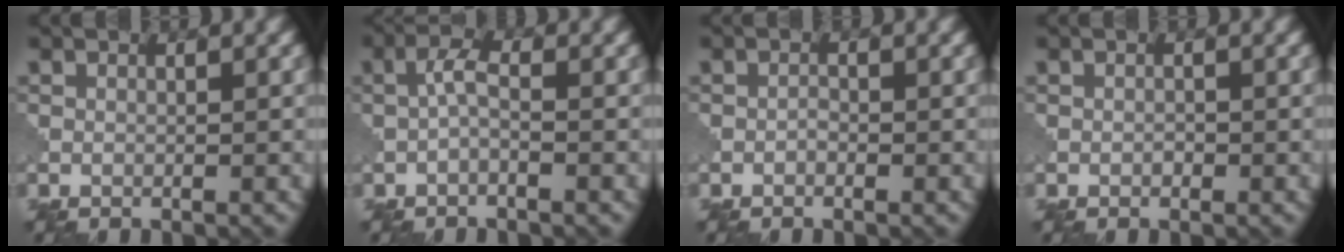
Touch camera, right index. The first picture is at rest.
{"total": 2.0, "force": [-0.4, 0.7, 1.8], "torque": [-0.040, 0.008, -0.014]}
{"total": 0.6, "force": [-0.3, 0.3, 0.4], "torque": [-0.007, 0.001, -0.007]}
{"total": 0.5, "force": [-0.2, 0.4, 0.3], "torque": [-0.005, 0.000, -0.004]}